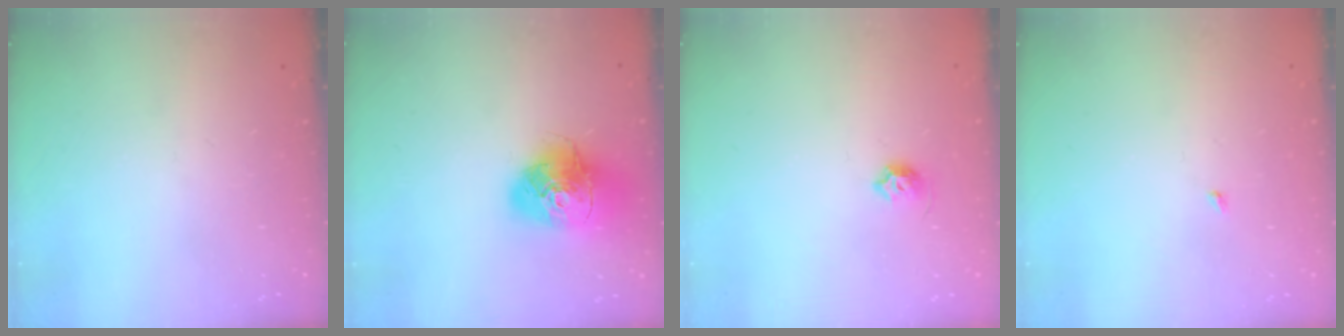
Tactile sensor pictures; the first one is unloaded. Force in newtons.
{"total": 17.5, "press": 17.4, "slide": 2.0}
{"total": 6.1, "press": 6.0, "slide": 1.1}
{"total": 1.9, "press": 1.9, "slide": 0.3}